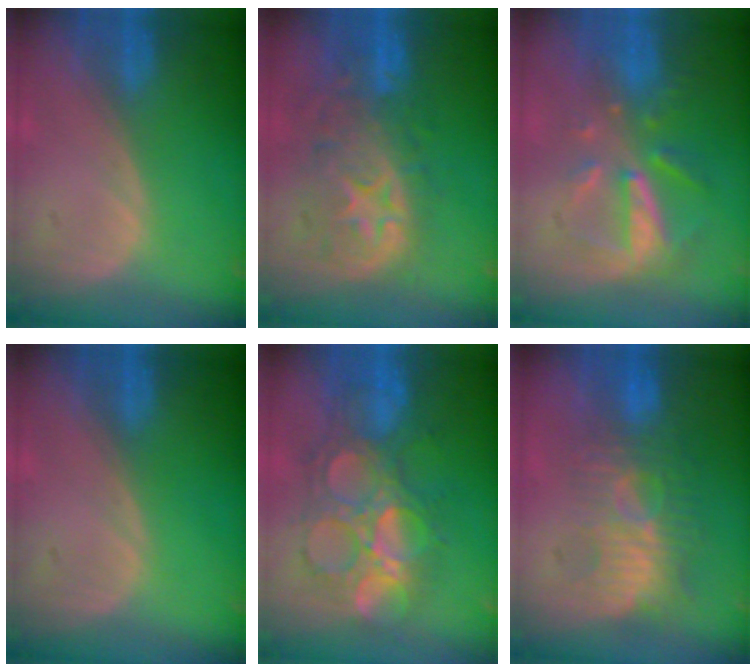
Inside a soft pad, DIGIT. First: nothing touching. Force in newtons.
{"total": 10.4, "press": 9.4, "slide": 4.3}
{"total": 8.1, "press": 7.3, "slide": 3.4}
{"total": 0.0}
{"total": 10.0, "press": 10.0, "slide": 0.7}
{"total": 9.3, "press": 8.5, "slide": 3.8}